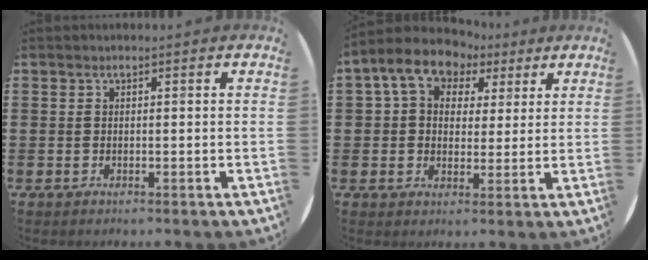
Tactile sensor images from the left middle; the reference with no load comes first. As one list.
[{"total": 7.7, "force": [5.0, 5.3, 2.6], "torque": [-0.070, 0.000, 0.092]}]